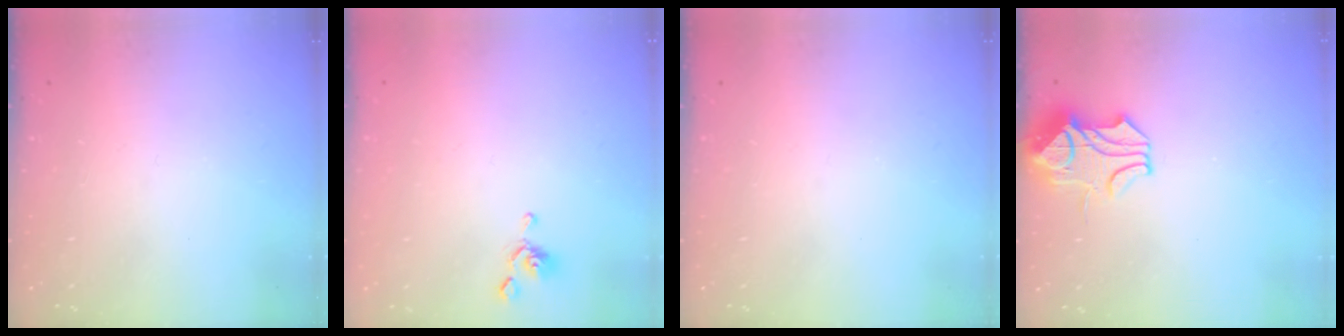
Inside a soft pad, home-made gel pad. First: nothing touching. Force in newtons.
{"total": 0.0}
{"total": 0.0}
{"total": 1.4, "press": 0.3, "slide": 1.4}